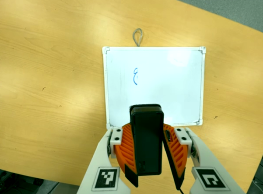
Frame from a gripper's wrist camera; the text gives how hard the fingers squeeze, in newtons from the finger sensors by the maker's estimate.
{"total": 8.9, "left": 9.3, "right": 8.6}